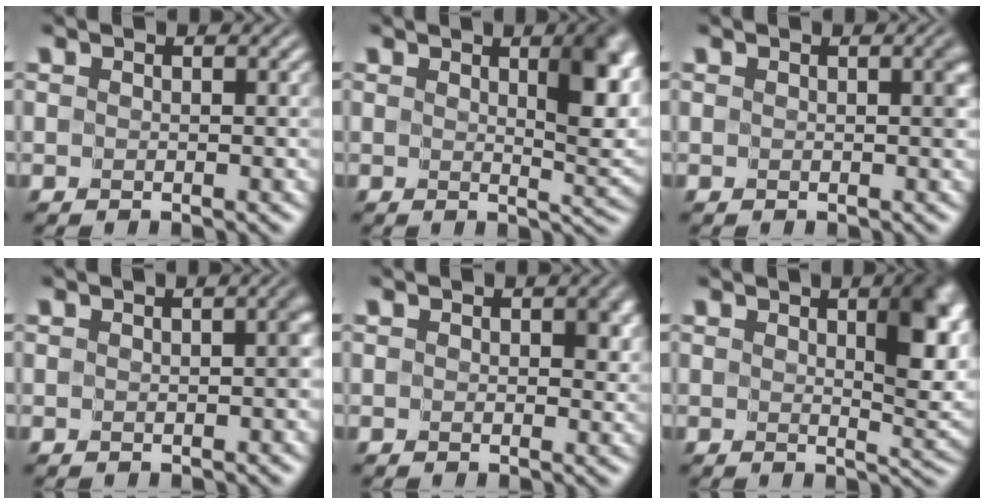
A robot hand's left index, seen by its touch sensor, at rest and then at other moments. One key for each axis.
{"total": 5.2, "fx": 2.0, "fy": 1.5, "fz": 4.5, "tx": -0.053, "ty": -0.007, "tz": 0.035}
{"total": 0.6, "fx": 0.0, "fy": 0.1, "fz": 0.6, "tx": -0.005, "ty": 0.000, "tz": 0.002}
{"total": 0.7, "fx": -0.3, "fy": 0.1, "fz": 0.6, "tx": -0.008, "ty": 0.005, "tz": -0.001}
{"total": 2.2, "fx": 0.5, "fy": 1.4, "fz": 1.7, "tx": -0.018, "ty": -0.002, "tz": 0.007}
{"total": 6.0, "fx": 2.1, "fy": 1.9, "fz": 5.2, "tx": -0.064, "ty": -0.007, "tz": 0.039}